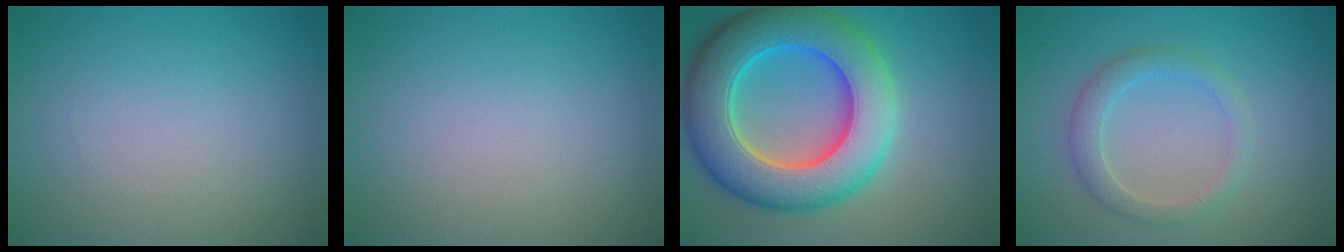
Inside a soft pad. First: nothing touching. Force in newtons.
{"total": 0.0}
{"total": 11.3, "press": 11.3, "slide": 0.3}
{"total": 2.4, "press": 2.4, "slide": 0.1}